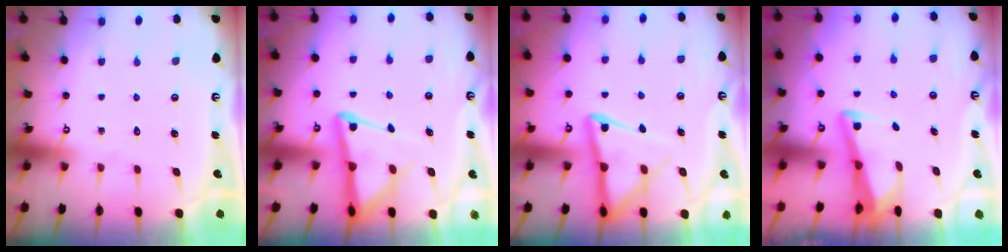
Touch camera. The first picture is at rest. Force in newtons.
{"total": 10.1, "press": 10.0, "slide": 1.1}
{"total": 11.0, "press": 10.9, "slide": 1.2}
{"total": 3.8, "press": 3.7, "slide": 0.4}